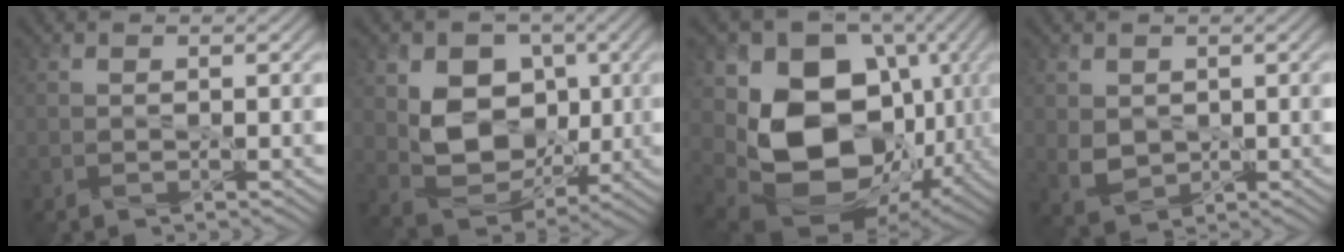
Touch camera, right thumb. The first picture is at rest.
{"total": 9.9, "force": [1.2, 7.5, 6.4], "torque": [-0.132, -0.015, 0.016]}
{"total": 17.4, "force": [-0.7, 13.1, 11.5], "torque": [-0.224, -0.045, 0.013]}
{"total": 3.4, "force": [0.8, 2.7, 1.9], "torque": [-0.062, -0.006, 0.023]}